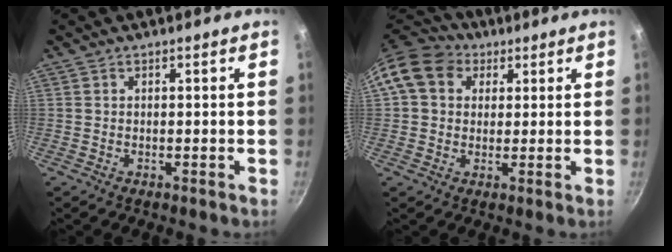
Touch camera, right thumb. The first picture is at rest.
{"total": 11.2, "force": [3.7, 9.1, 5.5], "torque": [-0.079, 0.018, 0.049]}